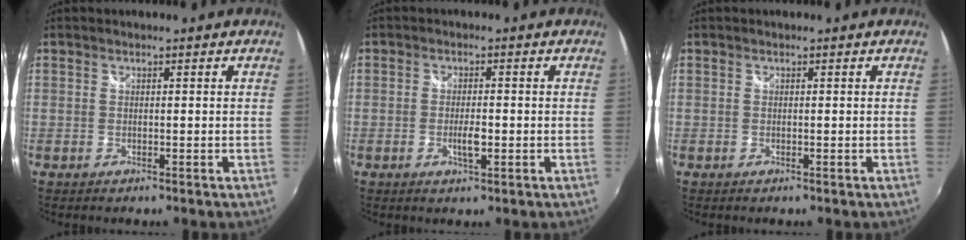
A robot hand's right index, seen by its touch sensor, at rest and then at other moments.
{"total": 3.2, "force": [-1.0, 1.1, 2.9], "torque": [-0.054, -0.003, -0.017]}
{"total": 0.0}